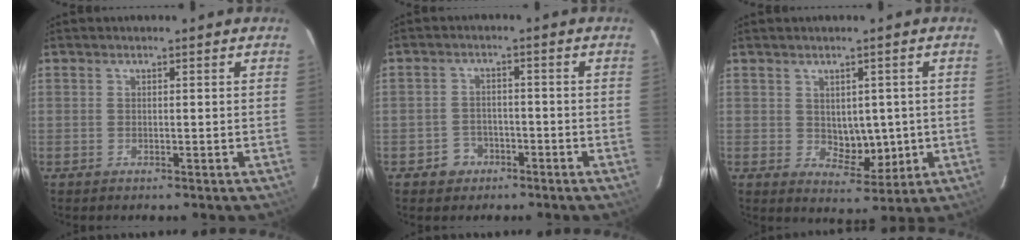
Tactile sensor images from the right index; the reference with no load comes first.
{"total": 3.4, "force": [-1.8, 2.8, 0.6], "torque": [-0.007, 0.011, -0.025]}
{"total": 5.8, "force": [-0.1, 3.6, 4.6], "torque": [-0.058, -0.002, 0.014]}